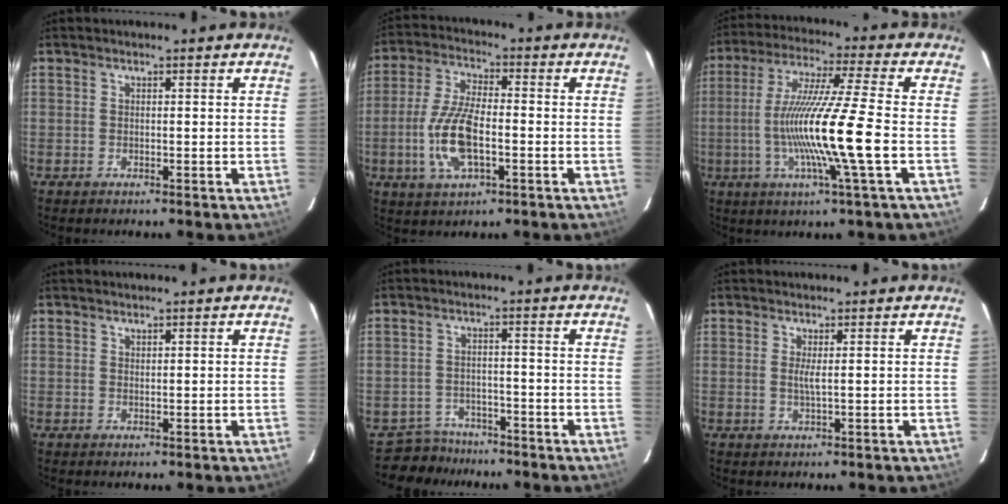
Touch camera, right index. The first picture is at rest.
{"total": 11.3, "force": [-2.8, 4.4, 10.1], "torque": [-0.214, 0.000, -0.053]}
{"total": 15.8, "force": [-3.4, -1.7, 15.3], "torque": [-0.287, -0.012, -0.063]}
{"total": 0.5, "force": [0.5, 0.1, 0.0], "torque": [0.000, 0.001, 0.011]}
{"total": 5.5, "force": [-4.7, 2.9, -0.4], "torque": [-0.011, 0.013, -0.078]}
{"total": 1.4, "force": [0.3, -0.2, 1.3], "torque": [-0.027, -0.004, 0.005]}